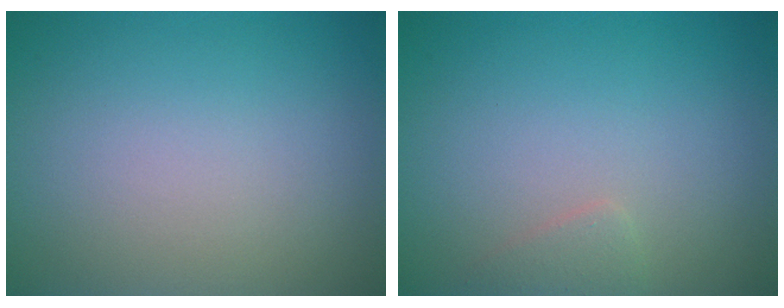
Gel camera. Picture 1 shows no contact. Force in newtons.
{"total": 1.0, "press": 1.0, "slide": 0.1}